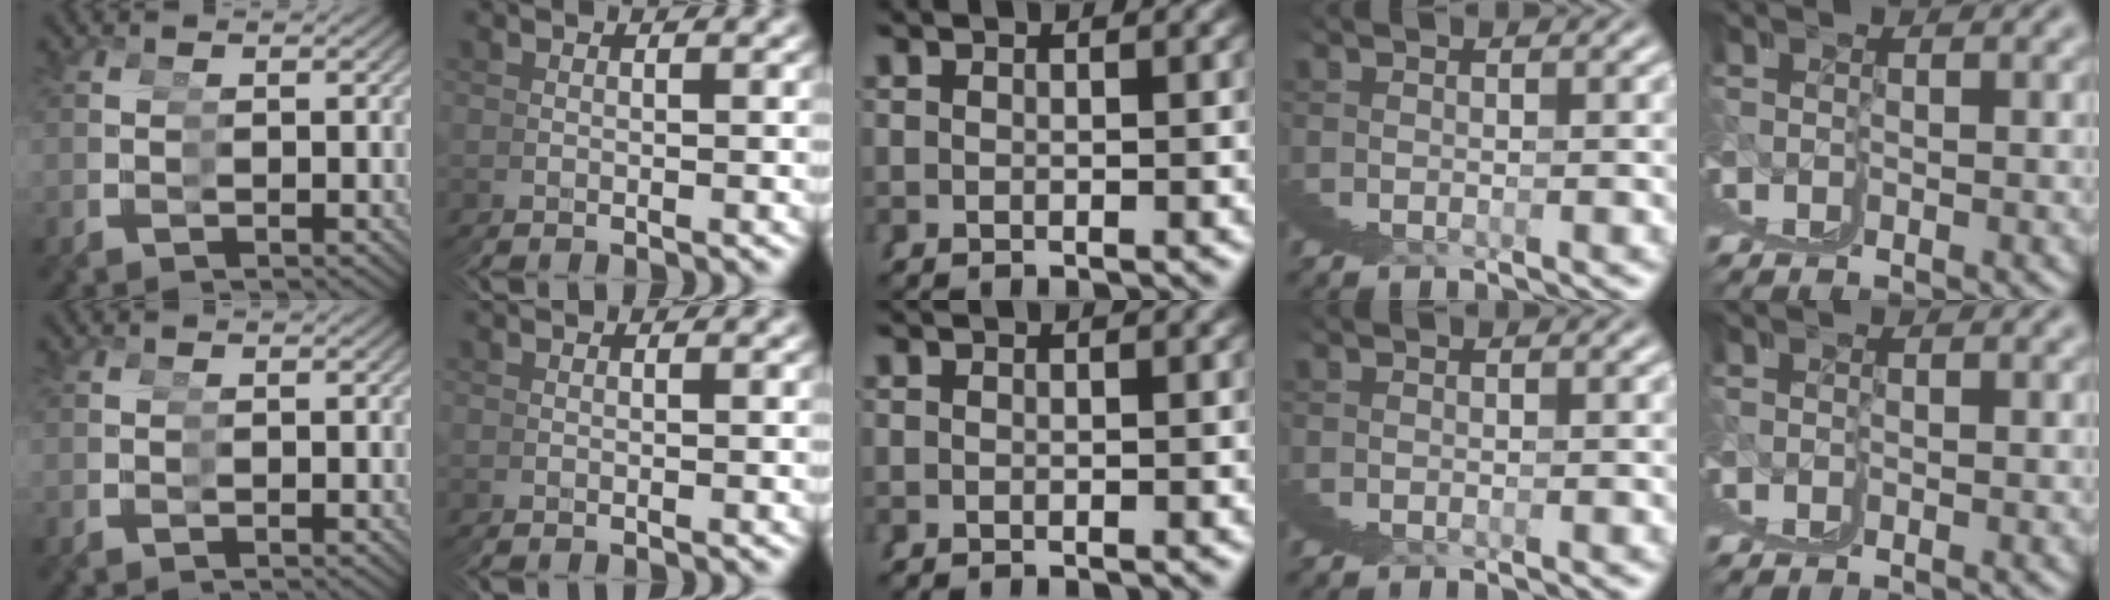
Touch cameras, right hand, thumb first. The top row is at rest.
{}